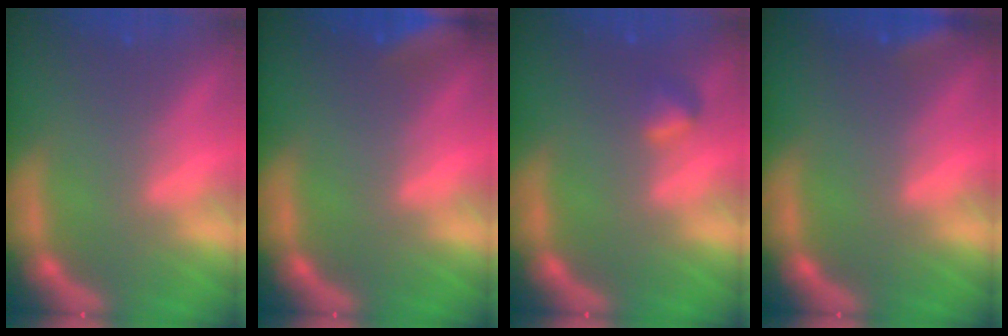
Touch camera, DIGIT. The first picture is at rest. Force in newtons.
{"total": 5.5}
{"total": 1.4}
{"total": 2.9}